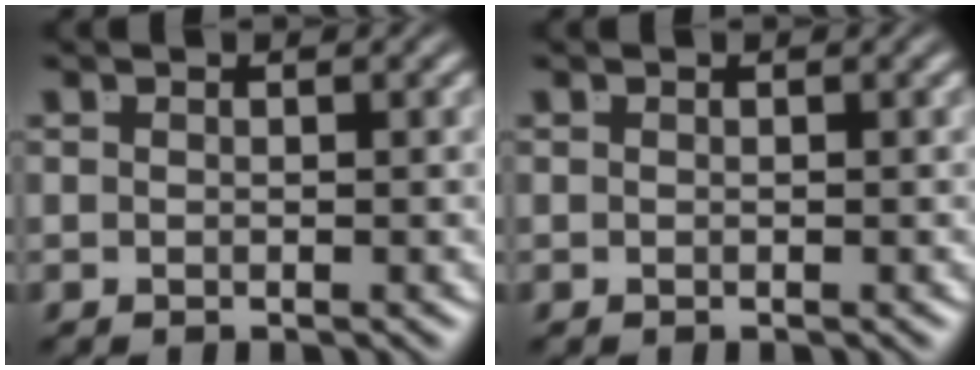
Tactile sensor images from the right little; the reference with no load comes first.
{"total": 0.0}